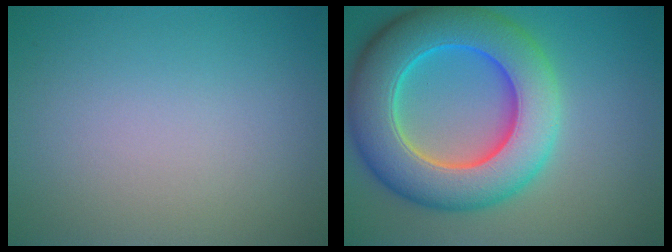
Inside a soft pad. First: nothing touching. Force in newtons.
{"total": 11.3, "press": 11.3, "slide": 0.3}